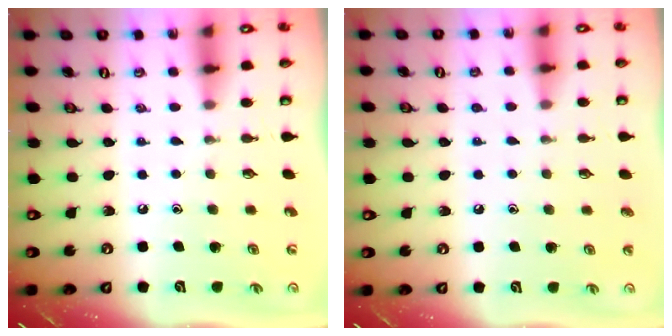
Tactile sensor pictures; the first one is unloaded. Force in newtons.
{"total": 1.7, "press": 1.7, "slide": 0.1}